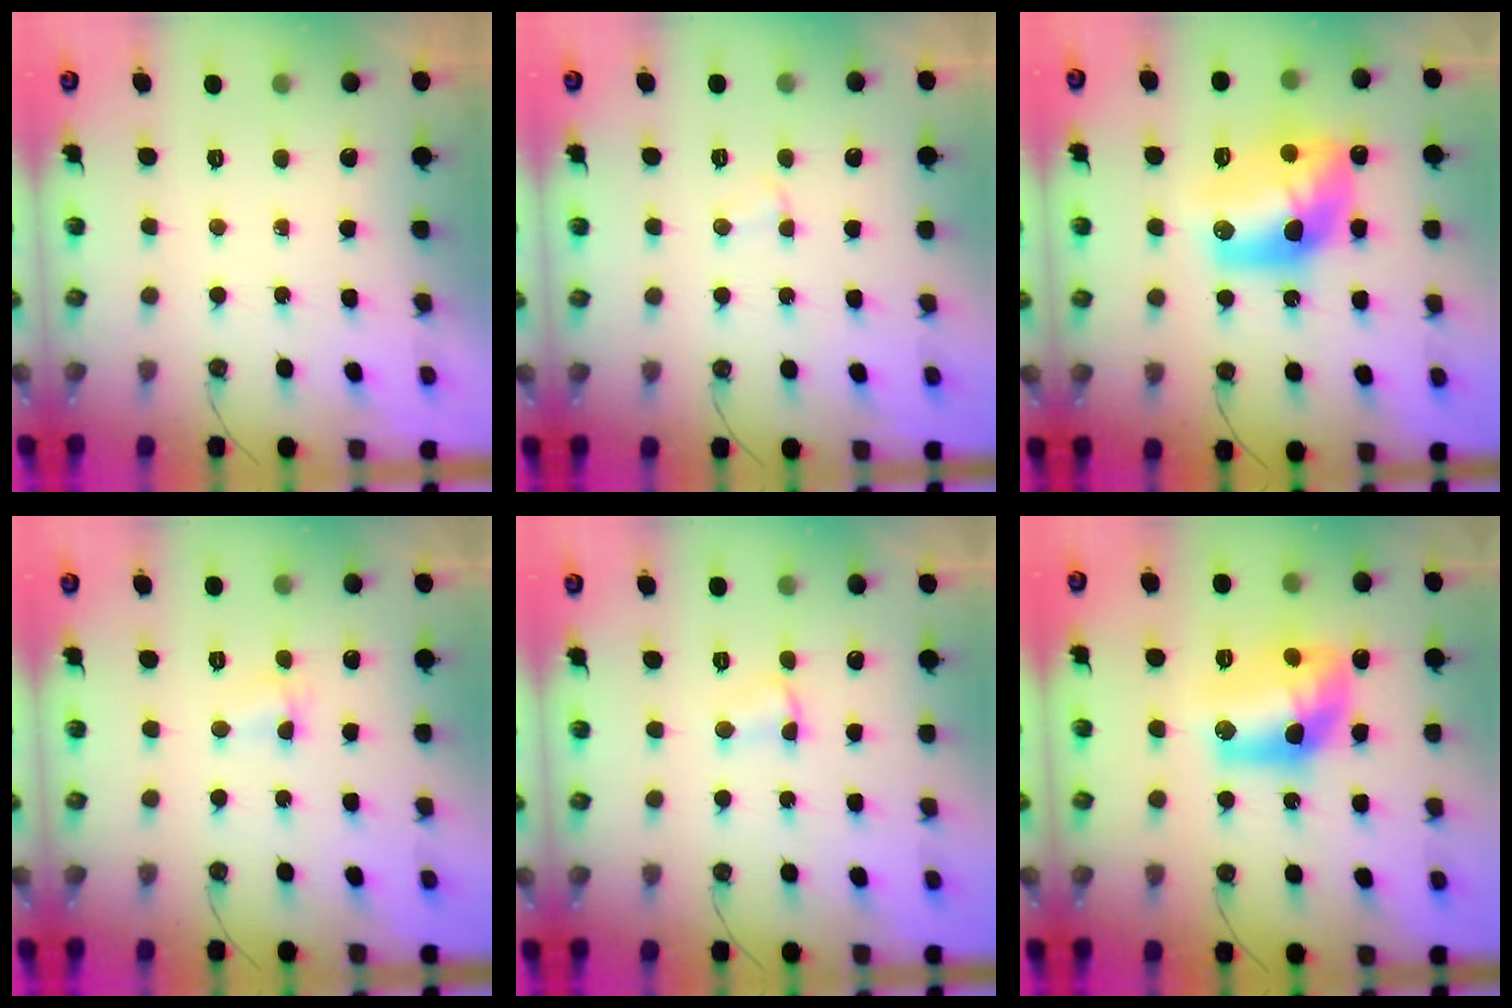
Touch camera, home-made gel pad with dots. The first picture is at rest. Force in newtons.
{"total": 2.3, "press": 2.3, "slide": 0.3}
{"total": 15.9, "press": 15.9, "slide": 1.2}
{"total": 3.0, "press": 2.9, "slide": 0.5}
{"total": 4.4, "press": 4.4, "slide": 0.6}
{"total": 13.4, "press": 13.3, "slide": 1.0}